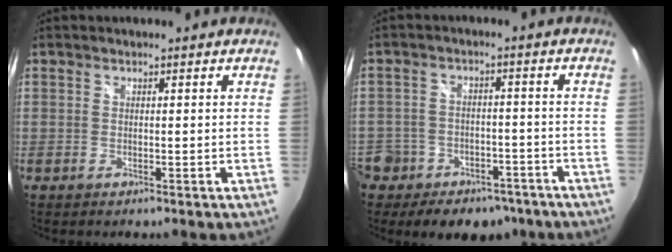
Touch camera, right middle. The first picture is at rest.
{"total": 15.4, "force": [-8.7, 11.6, 5.1], "torque": [-0.152, 0.029, -0.105]}